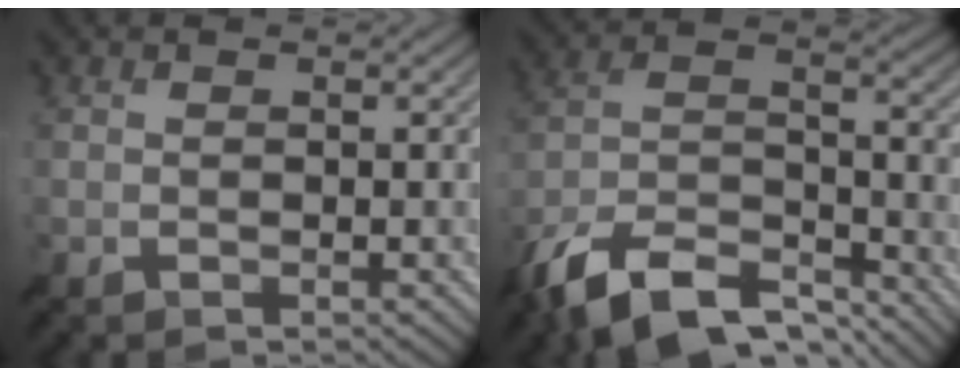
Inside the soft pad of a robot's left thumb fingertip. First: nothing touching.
{"total": 13.1, "force": [-10.1, 4.6, 7.0], "torque": [-0.145, 0.002, -0.194]}